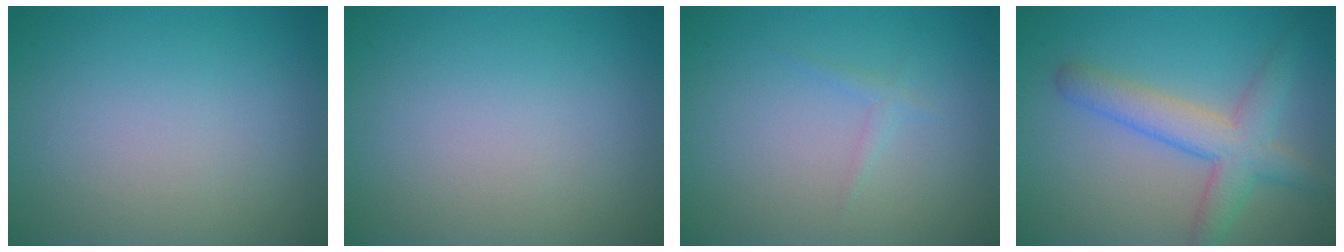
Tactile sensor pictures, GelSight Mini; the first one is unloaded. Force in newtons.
{"total": 0.0}
{"total": 0.8, "press": 0.8, "slide": 0.1}
{"total": 4.7, "press": 4.7, "slide": 0.2}